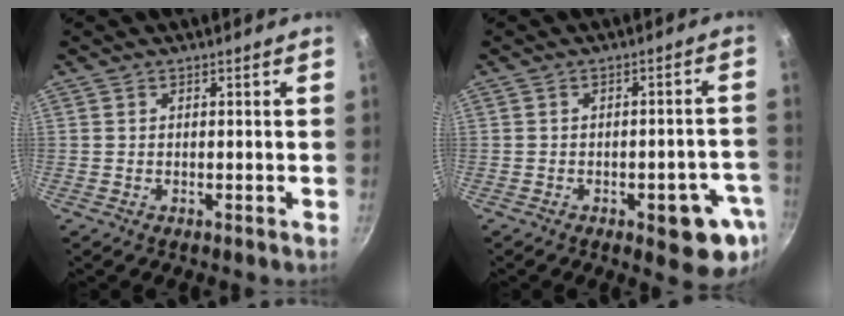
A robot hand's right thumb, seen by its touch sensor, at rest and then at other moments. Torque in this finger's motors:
{"motor_torque": [1.13, 1.00, 0.15, -0.31, 0.14]}